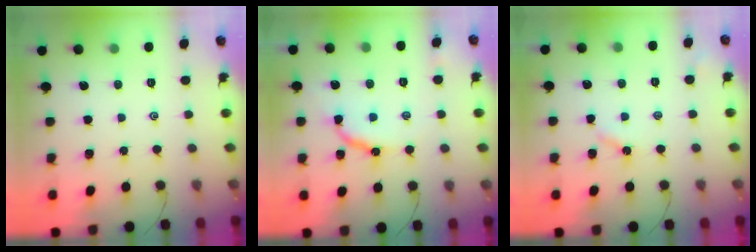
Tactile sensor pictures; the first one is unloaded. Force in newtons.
{"total": 10.5, "press": 10.4, "slide": 0.9}
{"total": 3.5, "press": 3.4, "slide": 0.7}